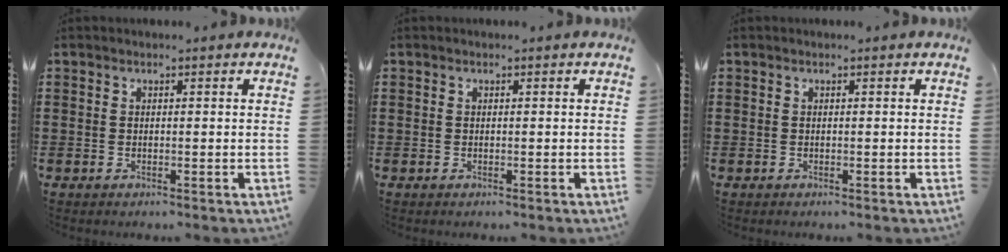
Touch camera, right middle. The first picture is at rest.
{"total": 0.0}
{"total": 0.0}